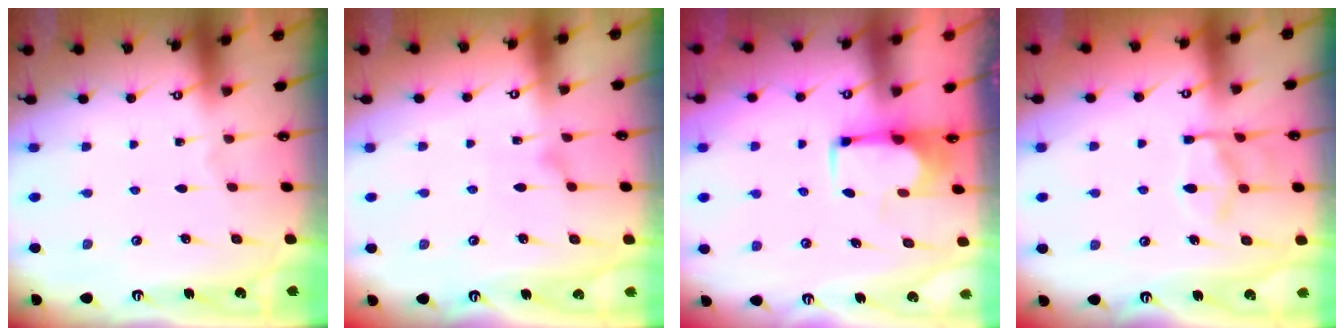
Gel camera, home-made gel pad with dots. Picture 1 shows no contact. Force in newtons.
{"total": 3.6, "press": 3.5, "slide": 0.4}
{"total": 1.7, "press": 1.5, "slide": 0.8}
{"total": 12.2, "press": 12.2, "slide": 1.2}